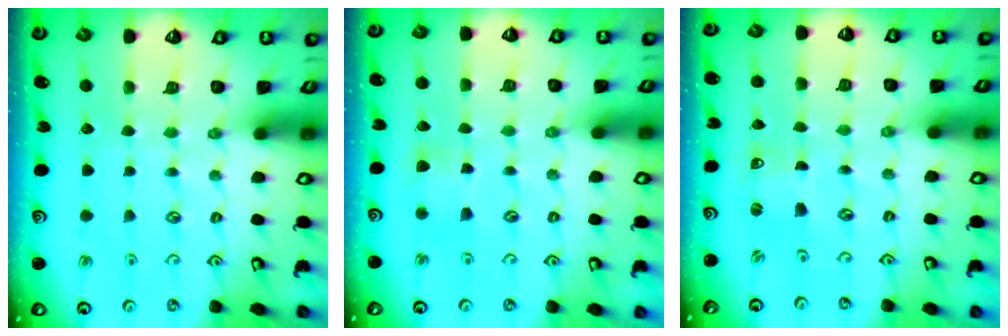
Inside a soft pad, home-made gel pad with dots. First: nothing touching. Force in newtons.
{"total": 4.5, "press": 4.5, "slide": 0.6}
{"total": 0.7, "press": 0.7, "slide": 0.0}